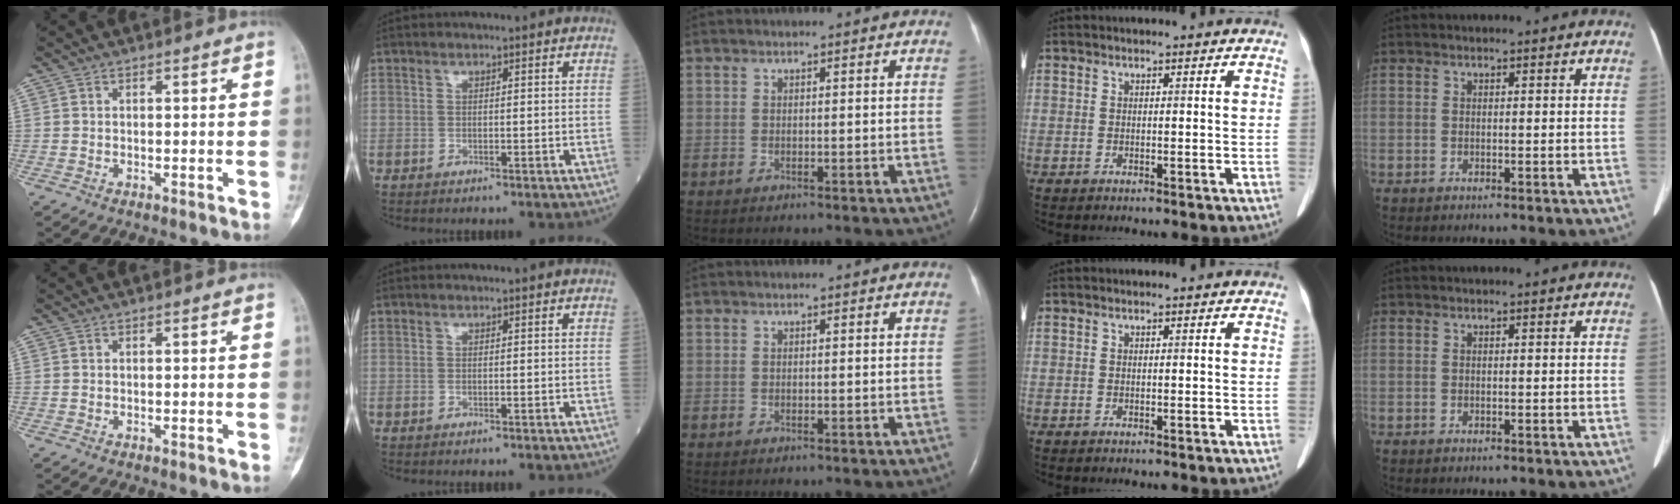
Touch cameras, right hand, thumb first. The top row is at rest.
{}